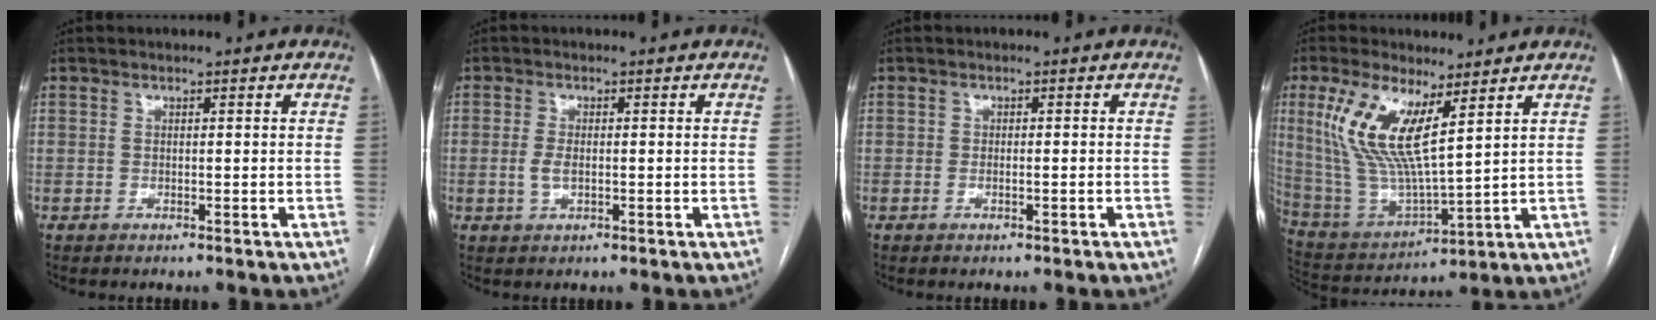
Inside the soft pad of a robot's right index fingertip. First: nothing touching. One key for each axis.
{"total": 2.5, "fx": -0.3, "fy": 1.1, "fz": 2.2, "tx": -0.049, "ty": -0.001, "tz": -0.005}
{"total": 0.8, "fx": -0.5, "fy": 0.2, "fz": 0.7, "tx": -0.013, "ty": 0.001, "tz": -0.004}
{"total": 13.5, "fx": 5.8, "fy": 3.5, "fz": 11.7, "tx": -0.261, "ty": 0.001, "tz": 0.121}